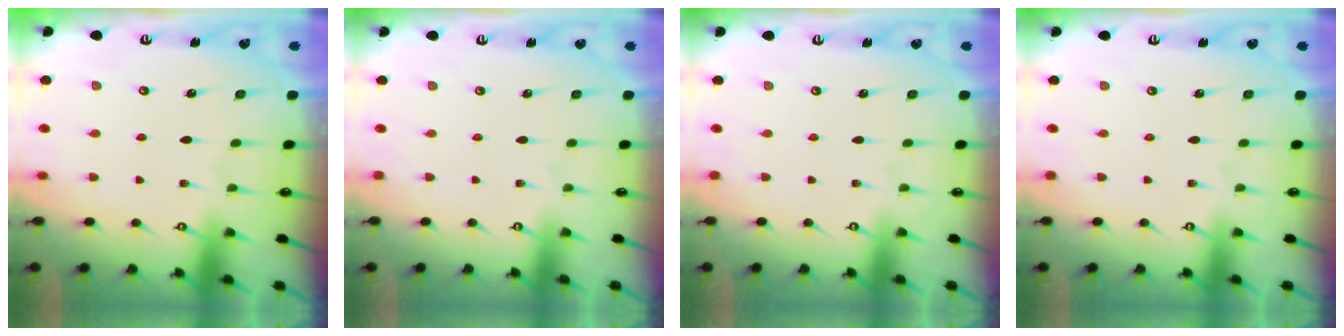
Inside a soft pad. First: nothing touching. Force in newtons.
{"total": 0.0}
{"total": 0.0}
{"total": 0.0}